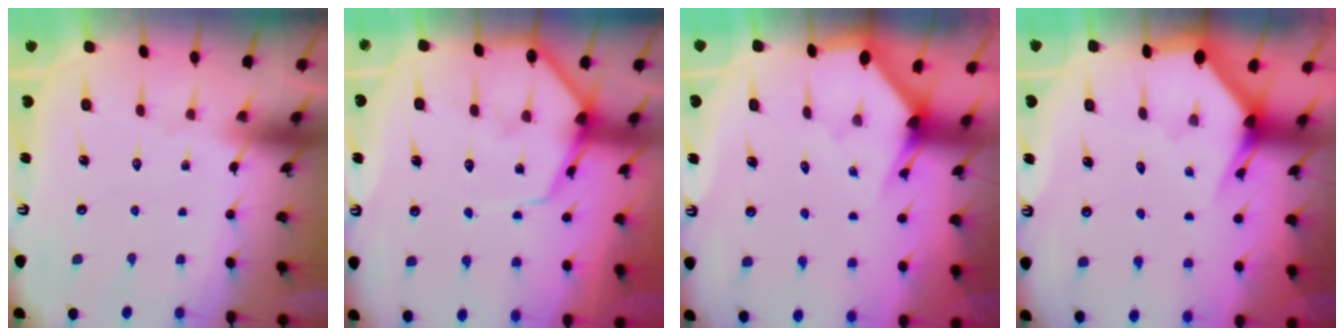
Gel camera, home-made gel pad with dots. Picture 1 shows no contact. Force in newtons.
{"total": 8.7, "press": 8.7, "slide": 0.9}
{"total": 2.4, "press": 2.4, "slide": 0.2}
{"total": 2.8, "press": 2.8, "slide": 0.2}